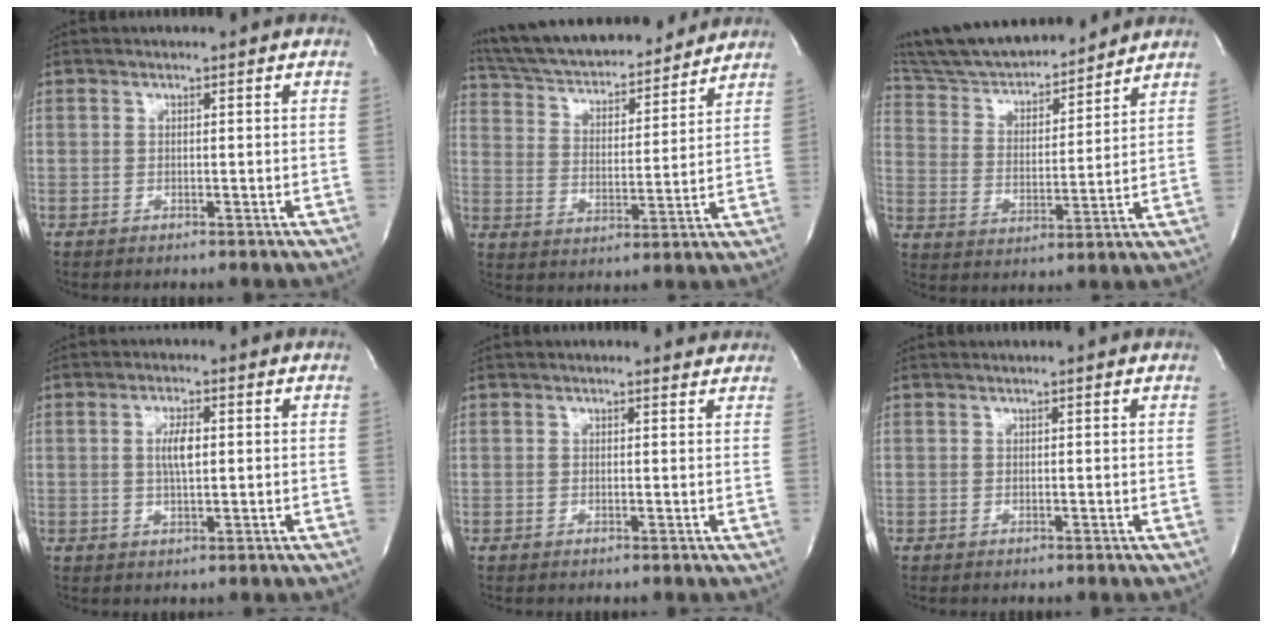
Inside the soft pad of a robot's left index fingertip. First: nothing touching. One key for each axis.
{"total": 20.8, "fx": 18.9, "fy": 4.5, "fz": 7.4, "tx": -0.137, "ty": 0.021, "tz": 0.292}
{"total": 18.6, "fx": 17.1, "fy": 3.2, "fz": 6.7, "tx": -0.117, "ty": 0.019, "tz": 0.283}
{"total": 3.7, "fx": 0.5, "fy": 0.9, "fz": 3.5, "tx": -0.070, "ty": 0.001, "tz": 0.009}
{"total": 2.5, "fx": 2.5, "fy": 0.6, "fz": 0.2, "tx": -0.006, "ty": 0.001, "tz": 0.016}
{"total": 1.4, "fx": 1.3, "fy": -0.1, "fz": 0.5, "tx": -0.012, "ty": 0.011, "tz": 0.017}